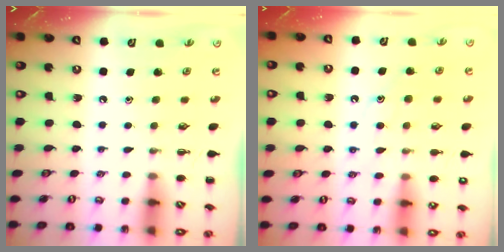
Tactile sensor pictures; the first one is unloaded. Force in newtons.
{"total": 10.4, "press": 10.3, "slide": 1.4}